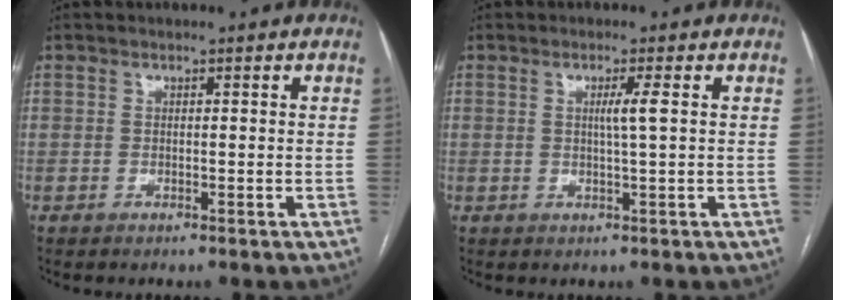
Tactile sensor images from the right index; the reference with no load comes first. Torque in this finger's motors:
{"motor_torque": [0.41, -0.24, -0.01, 0.06]}